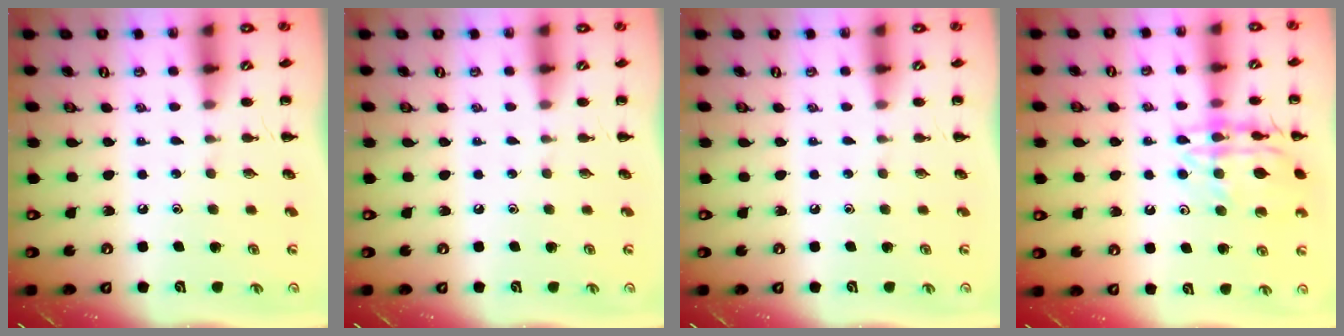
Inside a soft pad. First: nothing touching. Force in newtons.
{"total": 0.0}
{"total": 0.0}
{"total": 15.6, "press": 15.5, "slide": 1.3}